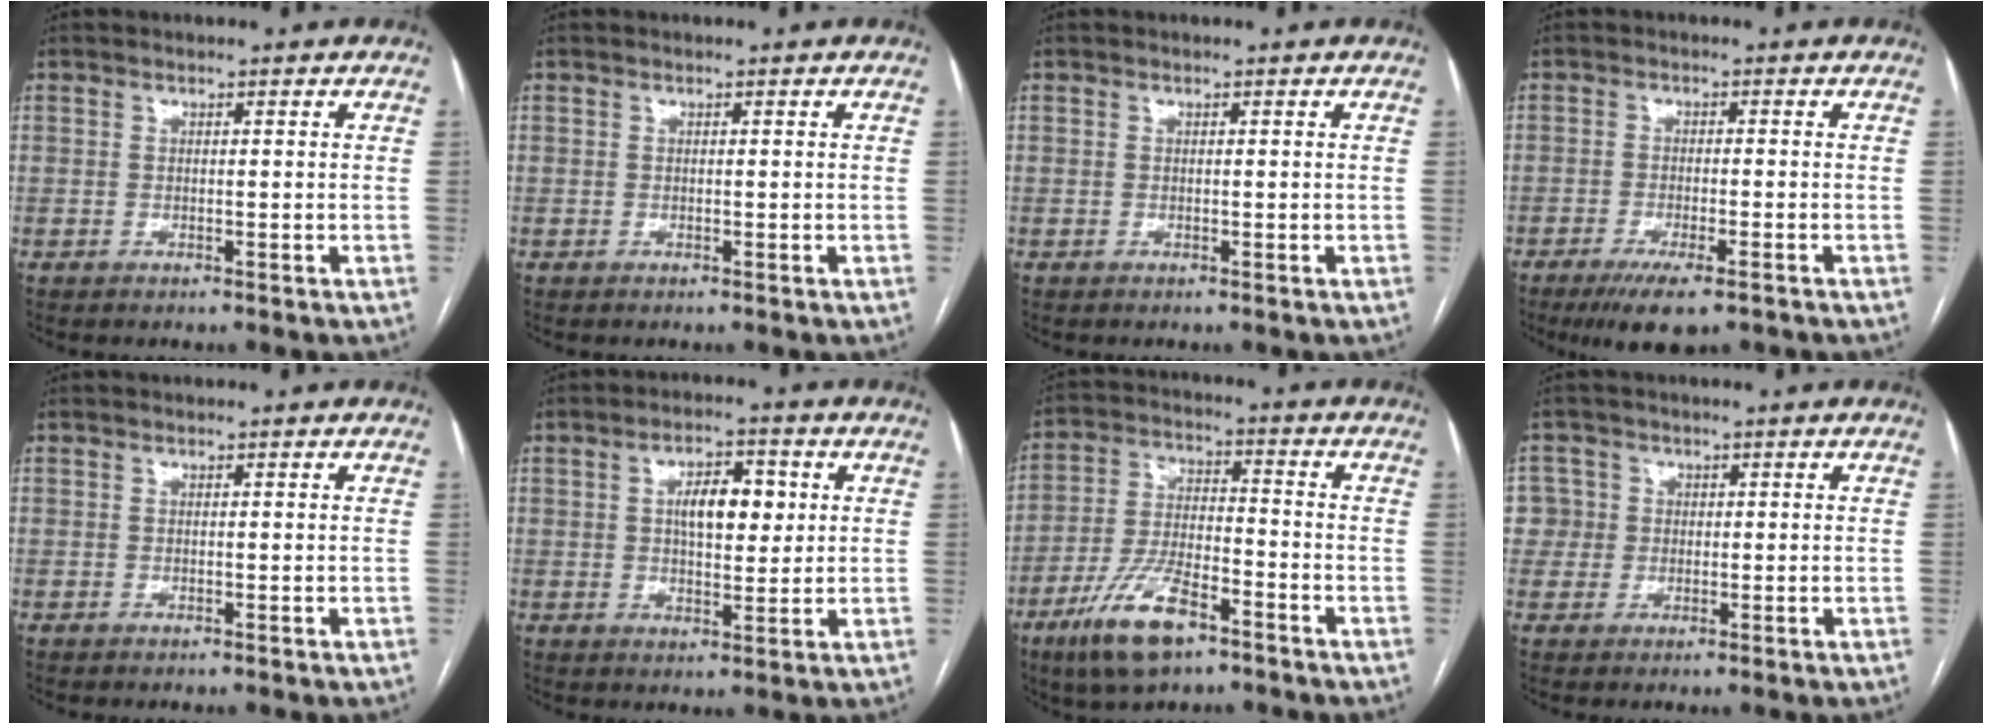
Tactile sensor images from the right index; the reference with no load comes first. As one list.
[{"total": 0.0}, {"total": 0.0}, {"total": 7.3, "force": [-4.9, 1.3, 5.2], "torque": [-0.082, -0.016, -0.075]}, {"total": 0.0}, {"total": 7.1, "force": [1.5, 3.1, 6.2], "torque": [-0.104, 0.013, 0.026]}, {"total": 12.9, "force": [-7.9, 4.1, 9.3], "torque": [-0.194, -0.006, -0.144]}, {"total": 4.4, "force": [0.7, 4.3, -0.1], "torque": [0.018, 0.017, 0.012]}]